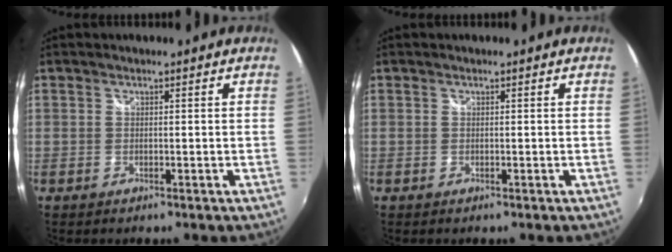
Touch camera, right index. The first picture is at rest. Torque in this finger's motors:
{"motor_torque": [0.02, 0.02, 0.00, 0.00]}